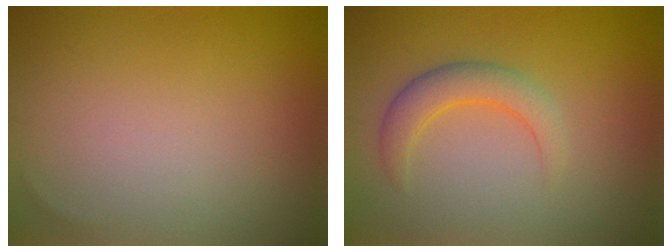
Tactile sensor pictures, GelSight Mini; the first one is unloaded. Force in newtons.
{"total": 2.9, "press": 2.9, "slide": 0.2}